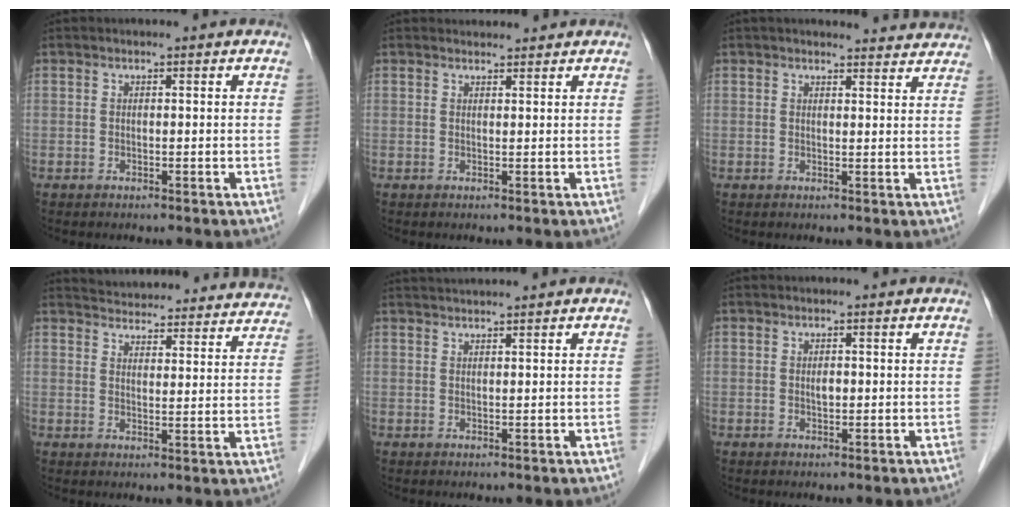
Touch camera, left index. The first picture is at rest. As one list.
[{"total": 1.7, "force": [1.7, 0.3, -0.1], "torque": [-0.010, 0.009, 0.027]}, {"total": 9.8, "force": [9.4, 1.6, 1.9], "torque": [-0.002, 0.006, 0.090]}, {"total": 25.7, "force": [24.5, 4.8, 5.8], "torque": [-0.087, -0.037, 0.291]}, {"total": 3.4, "force": [3.1, -0.8, 0.9], "torque": [-0.010, 0.020, 0.056]}, {"total": 0.8, "force": [0.0, 0.4, 0.6], "torque": [-0.012, -0.003, -0.002]}]